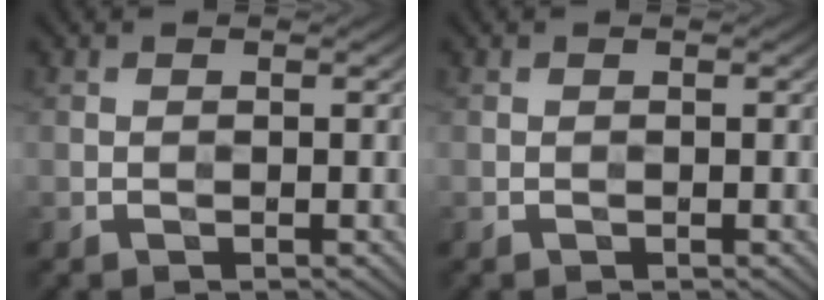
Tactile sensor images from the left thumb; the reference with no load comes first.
{"total": 0.0}